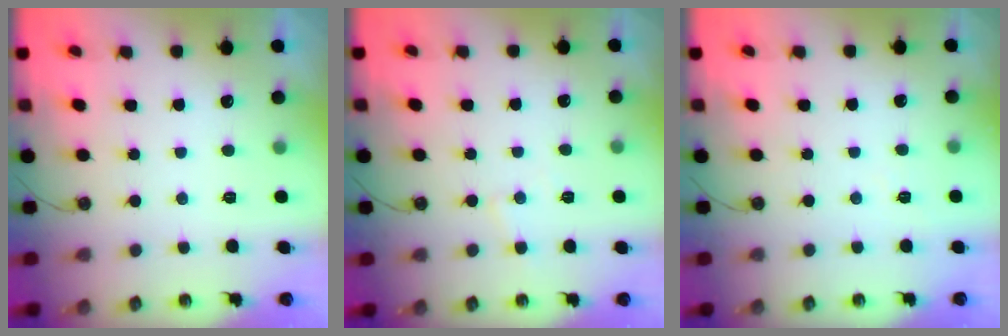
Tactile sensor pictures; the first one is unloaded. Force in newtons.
{"total": 4.0, "press": 3.9, "slide": 0.6}
{"total": 3.5, "press": 3.5, "slide": 0.5}